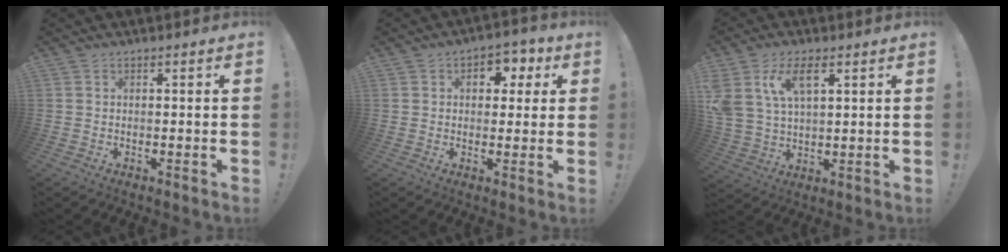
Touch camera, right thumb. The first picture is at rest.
{"total": 6.2, "force": [1.7, 5.0, 3.3], "torque": [-0.031, -0.005, 0.027]}
{"total": 10.6, "force": [5.3, 5.6, 7.3], "torque": [-0.169, -0.007, 0.097]}